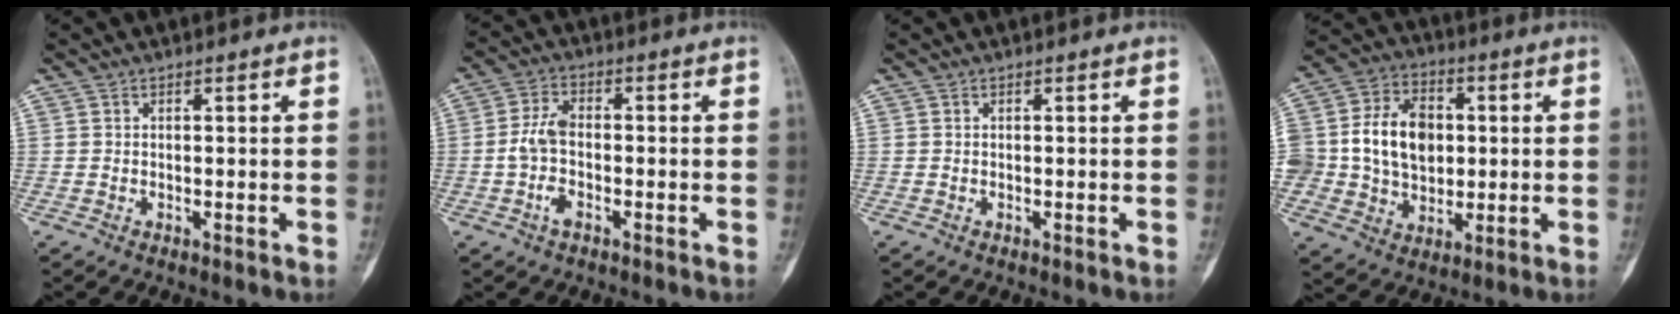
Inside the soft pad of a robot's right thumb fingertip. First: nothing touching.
{"total": 6.0, "force": [-1.5, 3.2, 4.9], "torque": [-0.103, 0.017, -0.037]}
{"total": 0.0}
{"total": 15.9, "force": [1.1, 12.3, 10.0], "torque": [-0.148, 0.017, 0.025]}